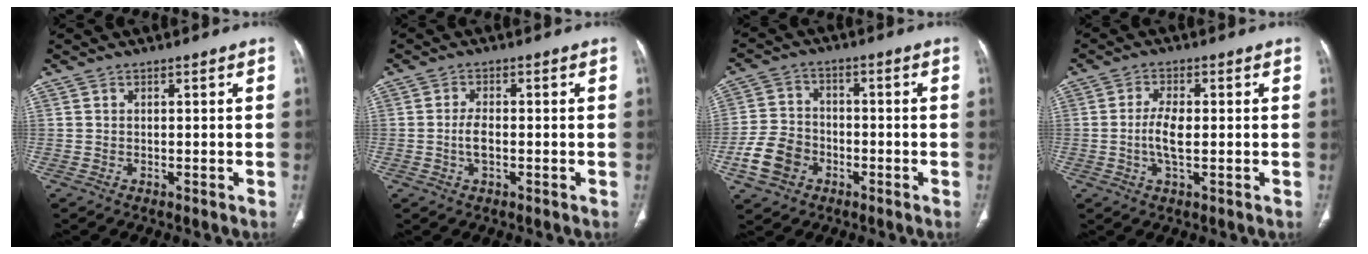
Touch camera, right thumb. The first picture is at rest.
{"total": 3.1, "force": [-0.6, 1.5, 2.7], "torque": [-0.052, 0.008, -0.012]}
{"total": 8.9, "force": [-3.7, 6.9, 4.2], "torque": [-0.073, 0.021, -0.068]}
{"total": 5.0, "force": [-0.3, 1.9, 4.6], "torque": [-0.100, 0.001, -0.009]}